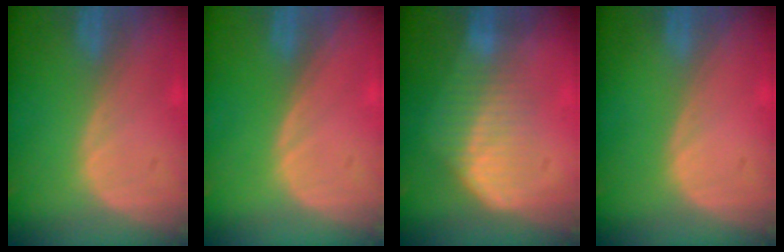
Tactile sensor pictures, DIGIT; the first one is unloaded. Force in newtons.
{"total": 0.0}
{"total": 7.1, "press": 6.2, "slide": 3.5}
{"total": 0.0}